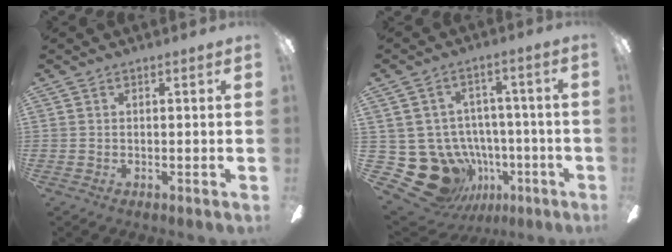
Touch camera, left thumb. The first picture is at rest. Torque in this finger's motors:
{"motor_torque": [0.04, 0.04, -0.27, 0.08, 0.02]}